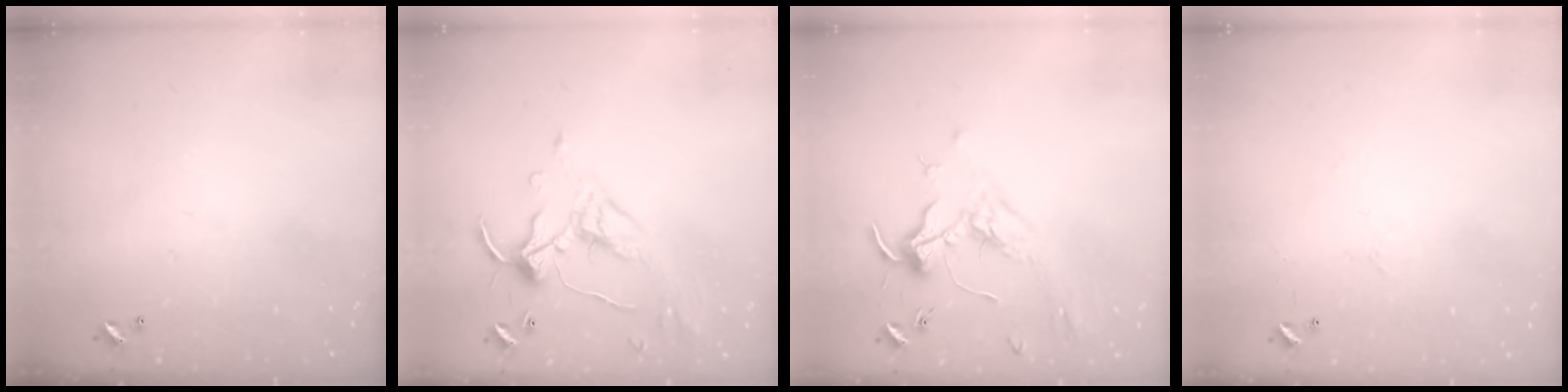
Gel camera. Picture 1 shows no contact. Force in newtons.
{"total": 1.7, "press": 1.5, "slide": 0.8}
{"total": 1.8, "press": 1.6, "slide": 0.8}
{"total": 6.6, "press": 6.6, "slide": 0.8}